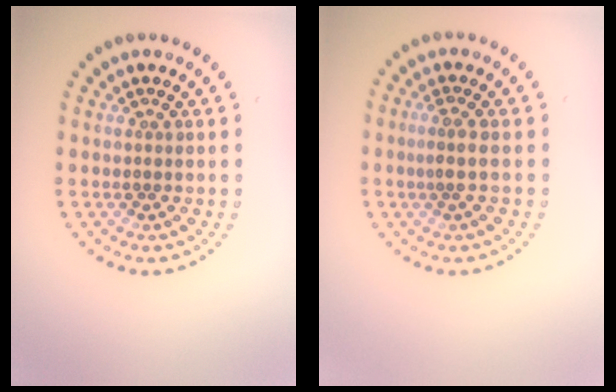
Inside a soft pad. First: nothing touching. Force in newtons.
{"total": 1.1, "press": 0.6, "slide": 0.9}